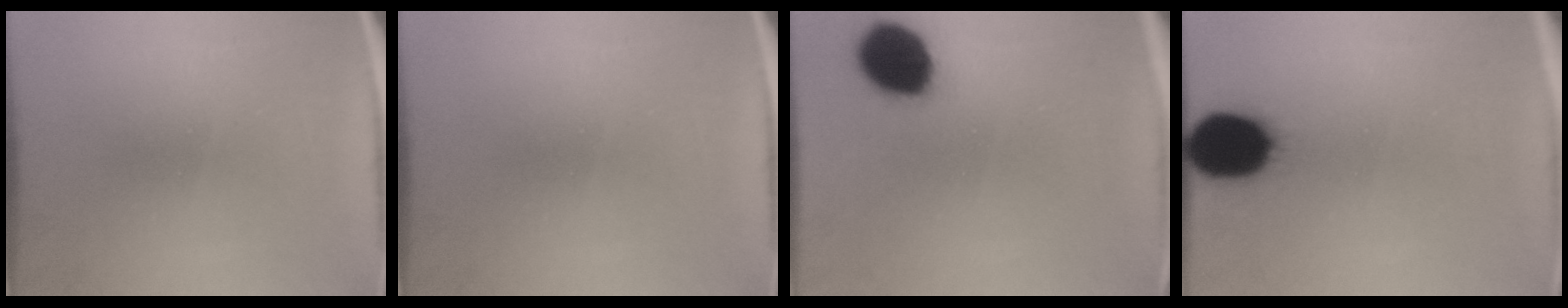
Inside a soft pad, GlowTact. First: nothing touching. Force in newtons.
{"total": 0.0}
{"total": 14.3}
{"total": 14.4}